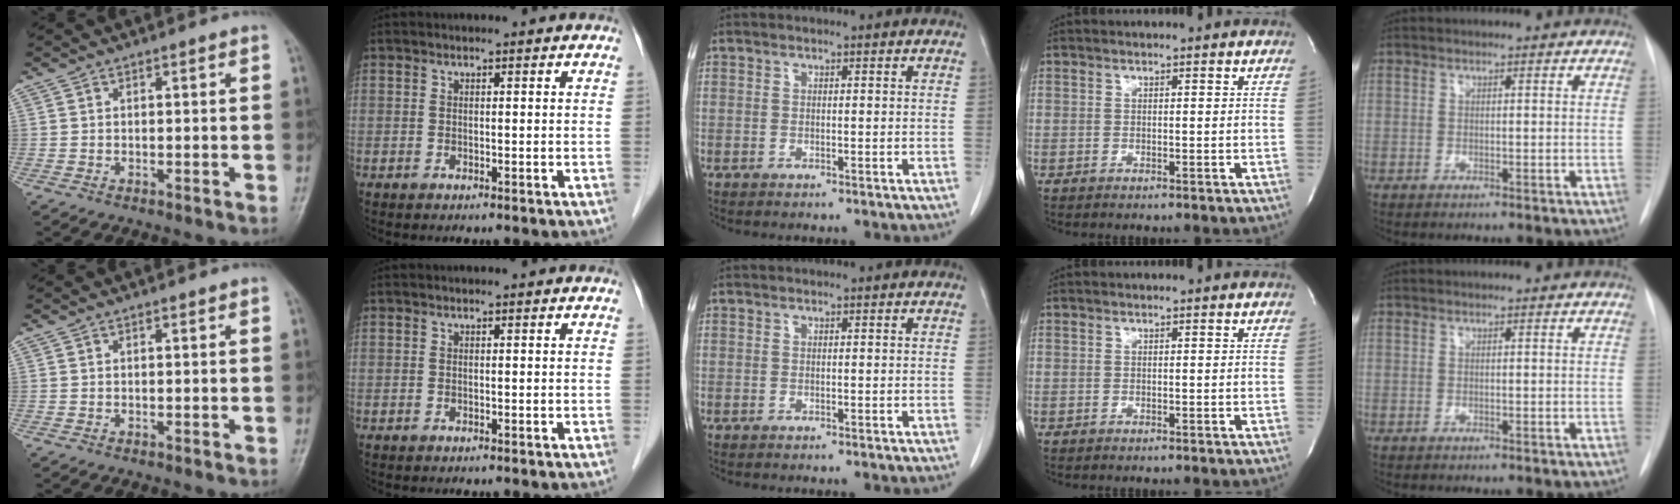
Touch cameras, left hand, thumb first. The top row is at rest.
{}